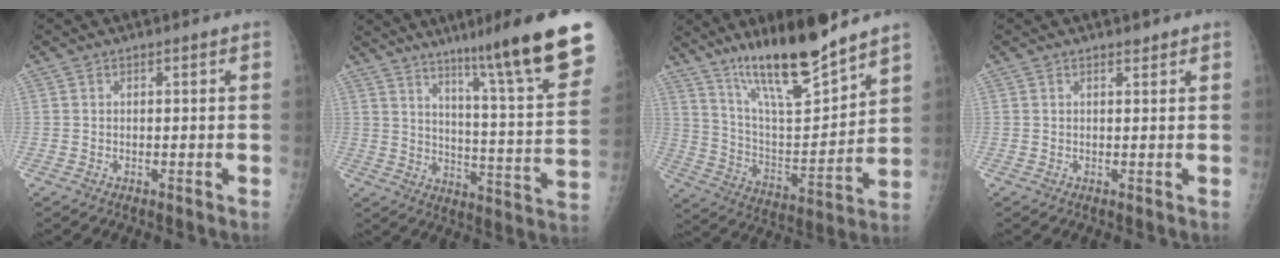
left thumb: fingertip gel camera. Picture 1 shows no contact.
{"total": 21.9, "force": [15.1, 1.2, 15.8], "torque": [-0.198, -0.079, 0.217]}
{"total": 19.0, "force": [14.6, 3.5, 11.7], "torque": [-0.171, -0.087, 0.261]}
{"total": 0.8, "force": [0.7, 0.2, 0.2], "torque": [-0.004, -0.006, 0.011]}